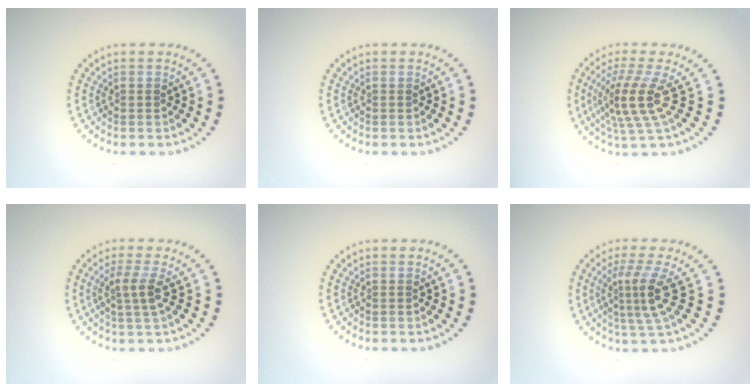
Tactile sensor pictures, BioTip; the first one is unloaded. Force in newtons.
{"total": 0.0}
{"total": 4.5, "press": 3.2, "slide": 3.1}
{"total": 2.5, "press": 2.1, "slide": 1.4}
{"total": 0.0}
{"total": 3.7, "press": 2.6, "slide": 2.6}